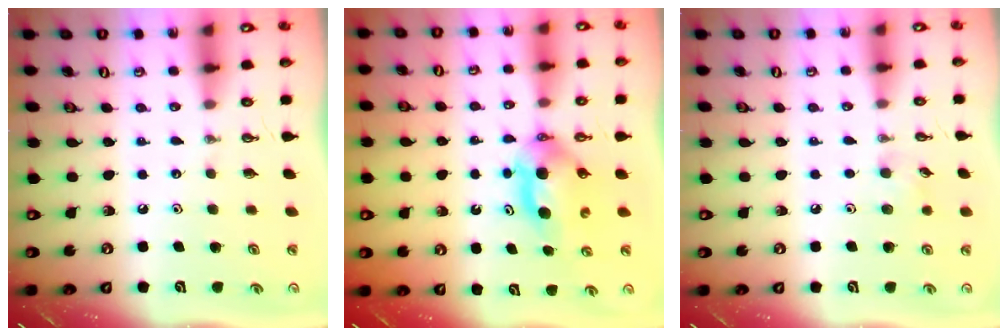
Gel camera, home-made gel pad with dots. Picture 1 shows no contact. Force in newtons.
{"total": 6.2, "press": 5.9, "slide": 1.9}
{"total": 5.4, "press": 5.2, "slide": 1.4}